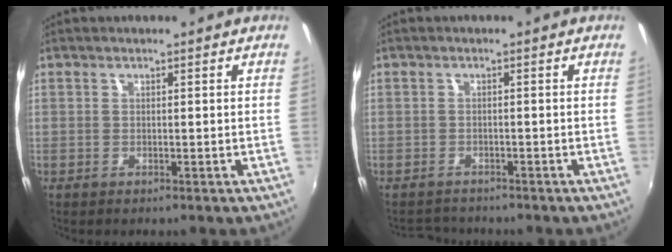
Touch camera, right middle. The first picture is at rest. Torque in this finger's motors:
{"motor_torque": [-1.22, 0.13, -0.27, -0.15]}